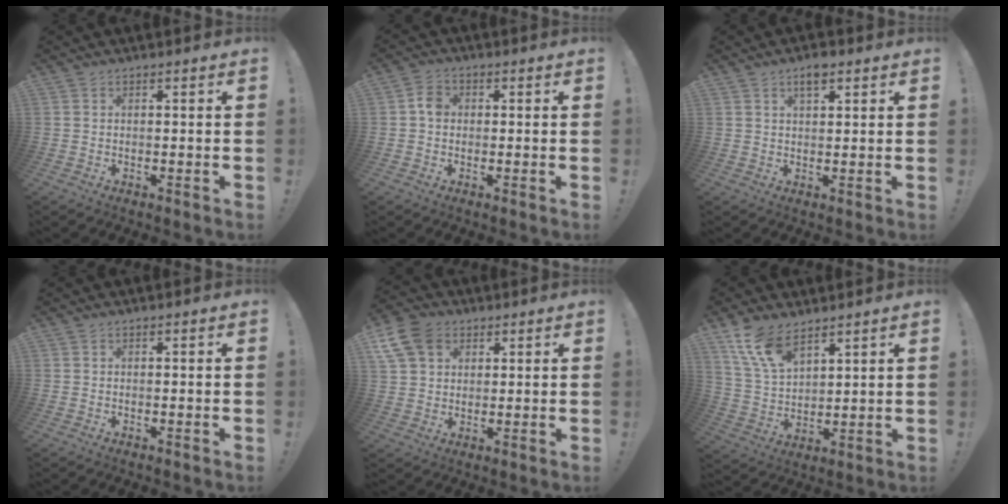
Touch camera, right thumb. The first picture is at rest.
{"total": 3.9, "force": [-0.1, 3.1, 2.4], "torque": [-0.028, 0.007, -0.003]}
{"total": 3.9, "force": [2.2, 1.5, 2.8], "torque": [-0.043, -0.005, 0.037]}
{"total": 0.0}
{"total": 11.0, "force": [5.2, 8.0, 5.5], "torque": [-0.102, -0.017, 0.106]}
{"total": 11.7, "force": [8.3, 5.4, 6.2], "torque": [-0.127, -0.037, 0.162]}